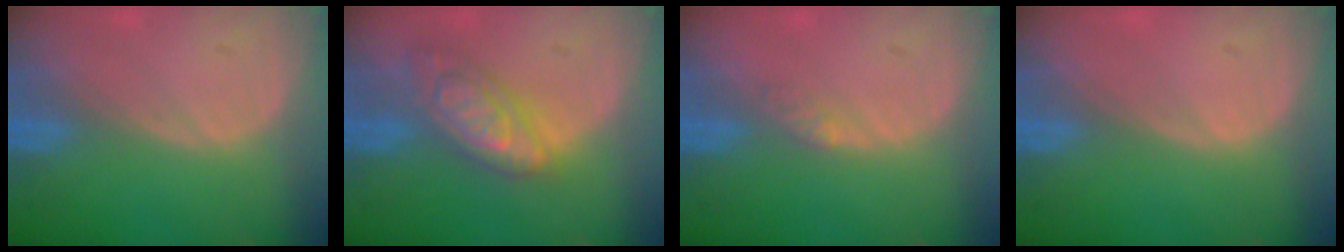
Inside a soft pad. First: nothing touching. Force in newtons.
{"total": 7.5, "press": 7.5, "slide": 0.4}
{"total": 1.8, "press": 1.6, "slide": 1.0}
{"total": 0.0}